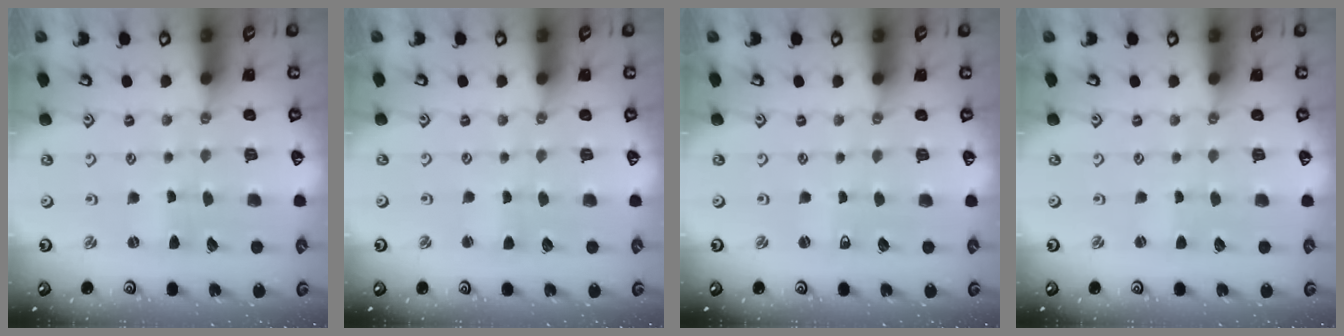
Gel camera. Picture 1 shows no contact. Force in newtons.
{"total": 1.7, "press": 1.7, "slide": 0.2}
{"total": 1.9, "press": 1.8, "slide": 0.4}
{"total": 0.0}